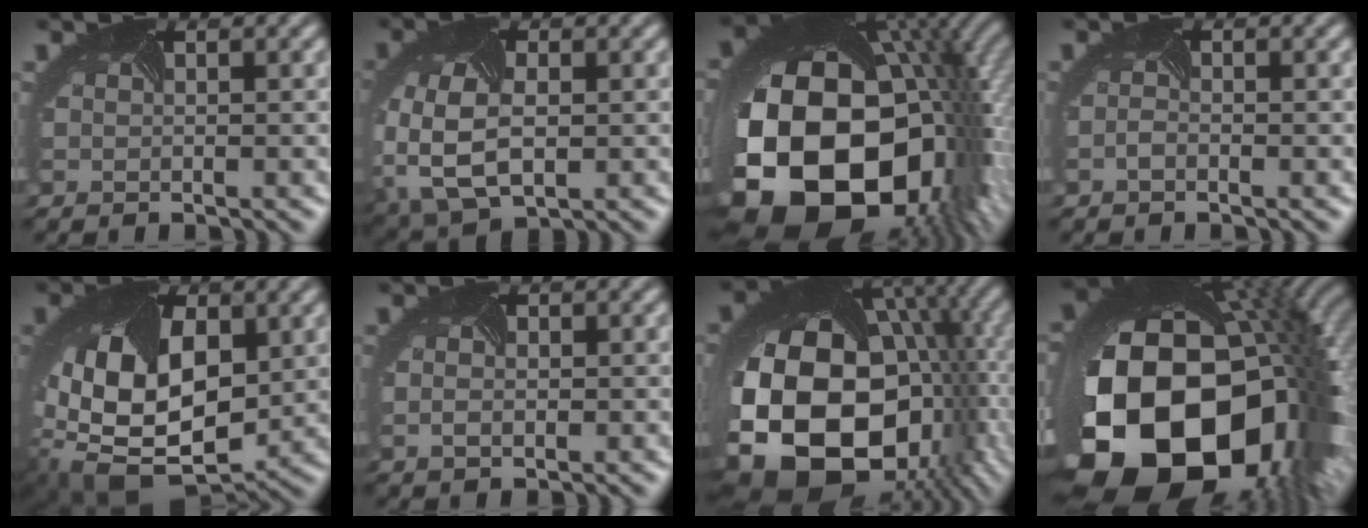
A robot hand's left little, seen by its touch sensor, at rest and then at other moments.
{"total": 7.3, "force": [-1.9, 4.9, 5.1], "torque": [-0.152, -0.034, -0.021]}
{"total": 22.4, "force": [-4.9, 15.8, 15.1], "torque": [-0.277, -0.065, -0.074]}
{"total": 0.6, "force": [-0.6, -0.1, 0.0], "torque": [-0.012, -0.001, -0.011]}
{"total": 12.7, "force": [0.7, 8.6, 9.3], "torque": [-0.208, -0.033, 0.028]}
{"total": 1.2, "force": [0.0, 0.9, 0.8], "torque": [-0.025, -0.002, 0.008]}
{"total": 20.4, "force": [-3.9, 14.9, 13.4], "torque": [-0.280, -0.064, -0.027]}
{"total": 21.9, "force": [-7.1, 15.2, 14.0], "torque": [-0.284, -0.085, -0.078]}